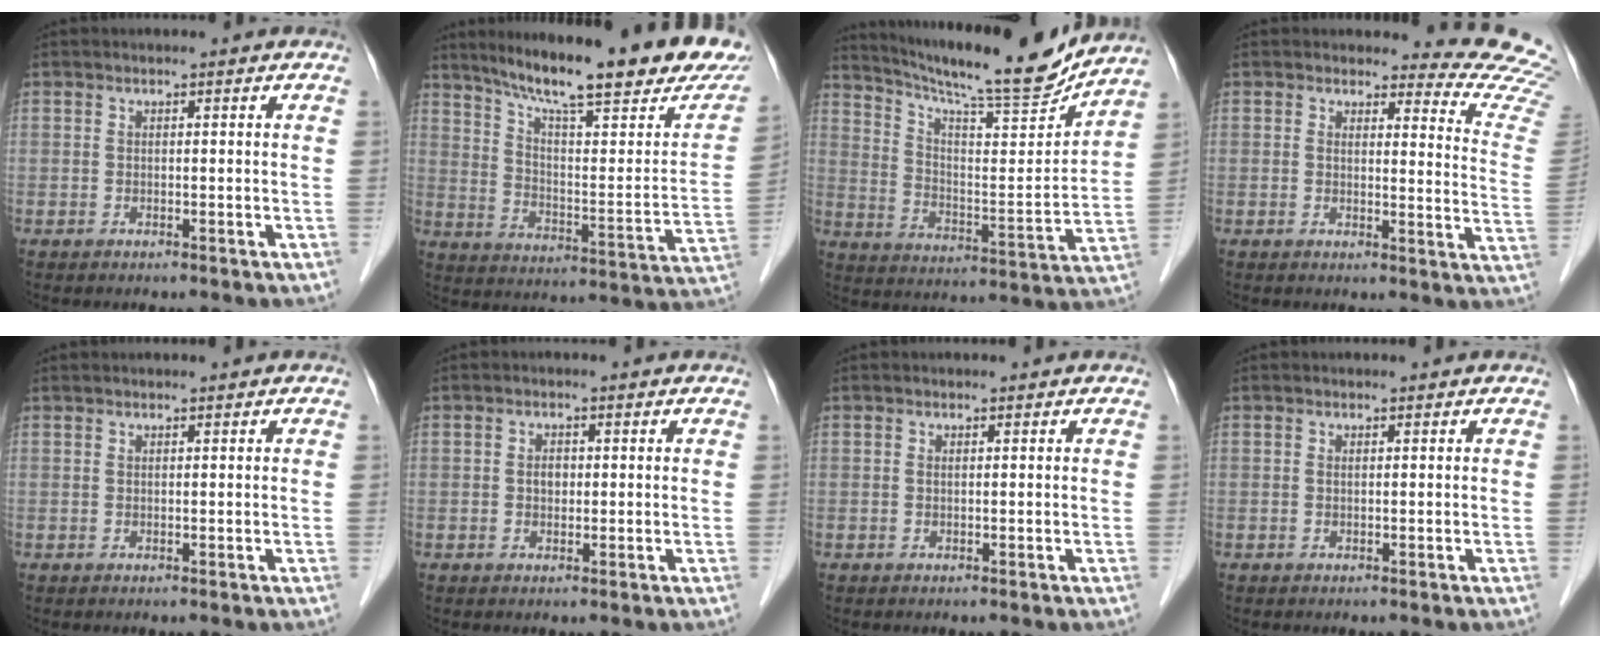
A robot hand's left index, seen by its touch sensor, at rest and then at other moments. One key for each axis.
{"total": 26.2, "fx": 20.2, "fy": 3.1, "fz": 16.4, "tx": -0.249, "ty": -0.027, "tz": 0.277}
{"total": 18.9, "fx": 17.4, "fy": 0.4, "fz": 7.4, "tx": -0.134, "ty": -0.033, "tz": 0.263}
{"total": 12.0, "fx": 11.9, "fy": 1.7, "fz": 1.0, "tx": 0.024, "ty": -0.118, "tz": 0.085}
{"total": 0.6, "fx": 0.6, "fy": 0.0, "fz": 0.1, "tx": -0.007, "ty": 0.011, "tz": 0.013}
{"total": 1.4, "fx": 0.0, "fy": 1.0, "fz": 0.9, "tx": -0.016, "ty": 0.002, "tz": 0.000}
{"total": 0.0}
{"total": 0.0}